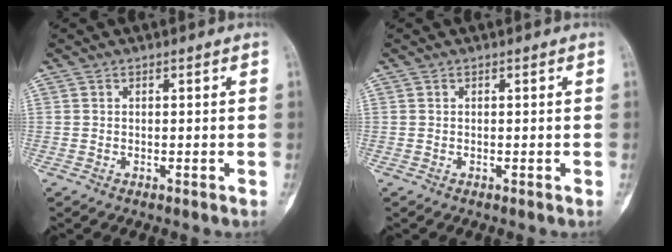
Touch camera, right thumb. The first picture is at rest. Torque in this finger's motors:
{"motor_torque": [0.09, -0.08, 0.12, 0.11, 0.02]}